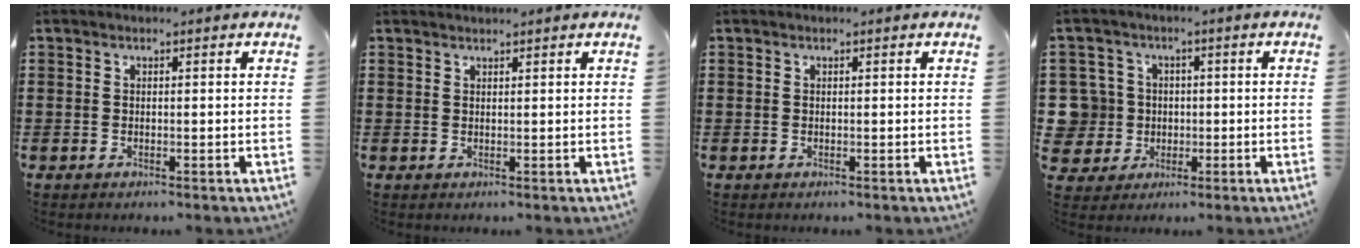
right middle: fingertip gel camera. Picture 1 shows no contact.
{"total": 0.7, "force": [0.7, 0.0, 0.0], "torque": [-0.002, -0.001, 0.014]}
{"total": 0.0}
{"total": 7.0, "force": [0.2, 6.9, 1.4], "torque": [-0.077, 0.011, 0.003]}